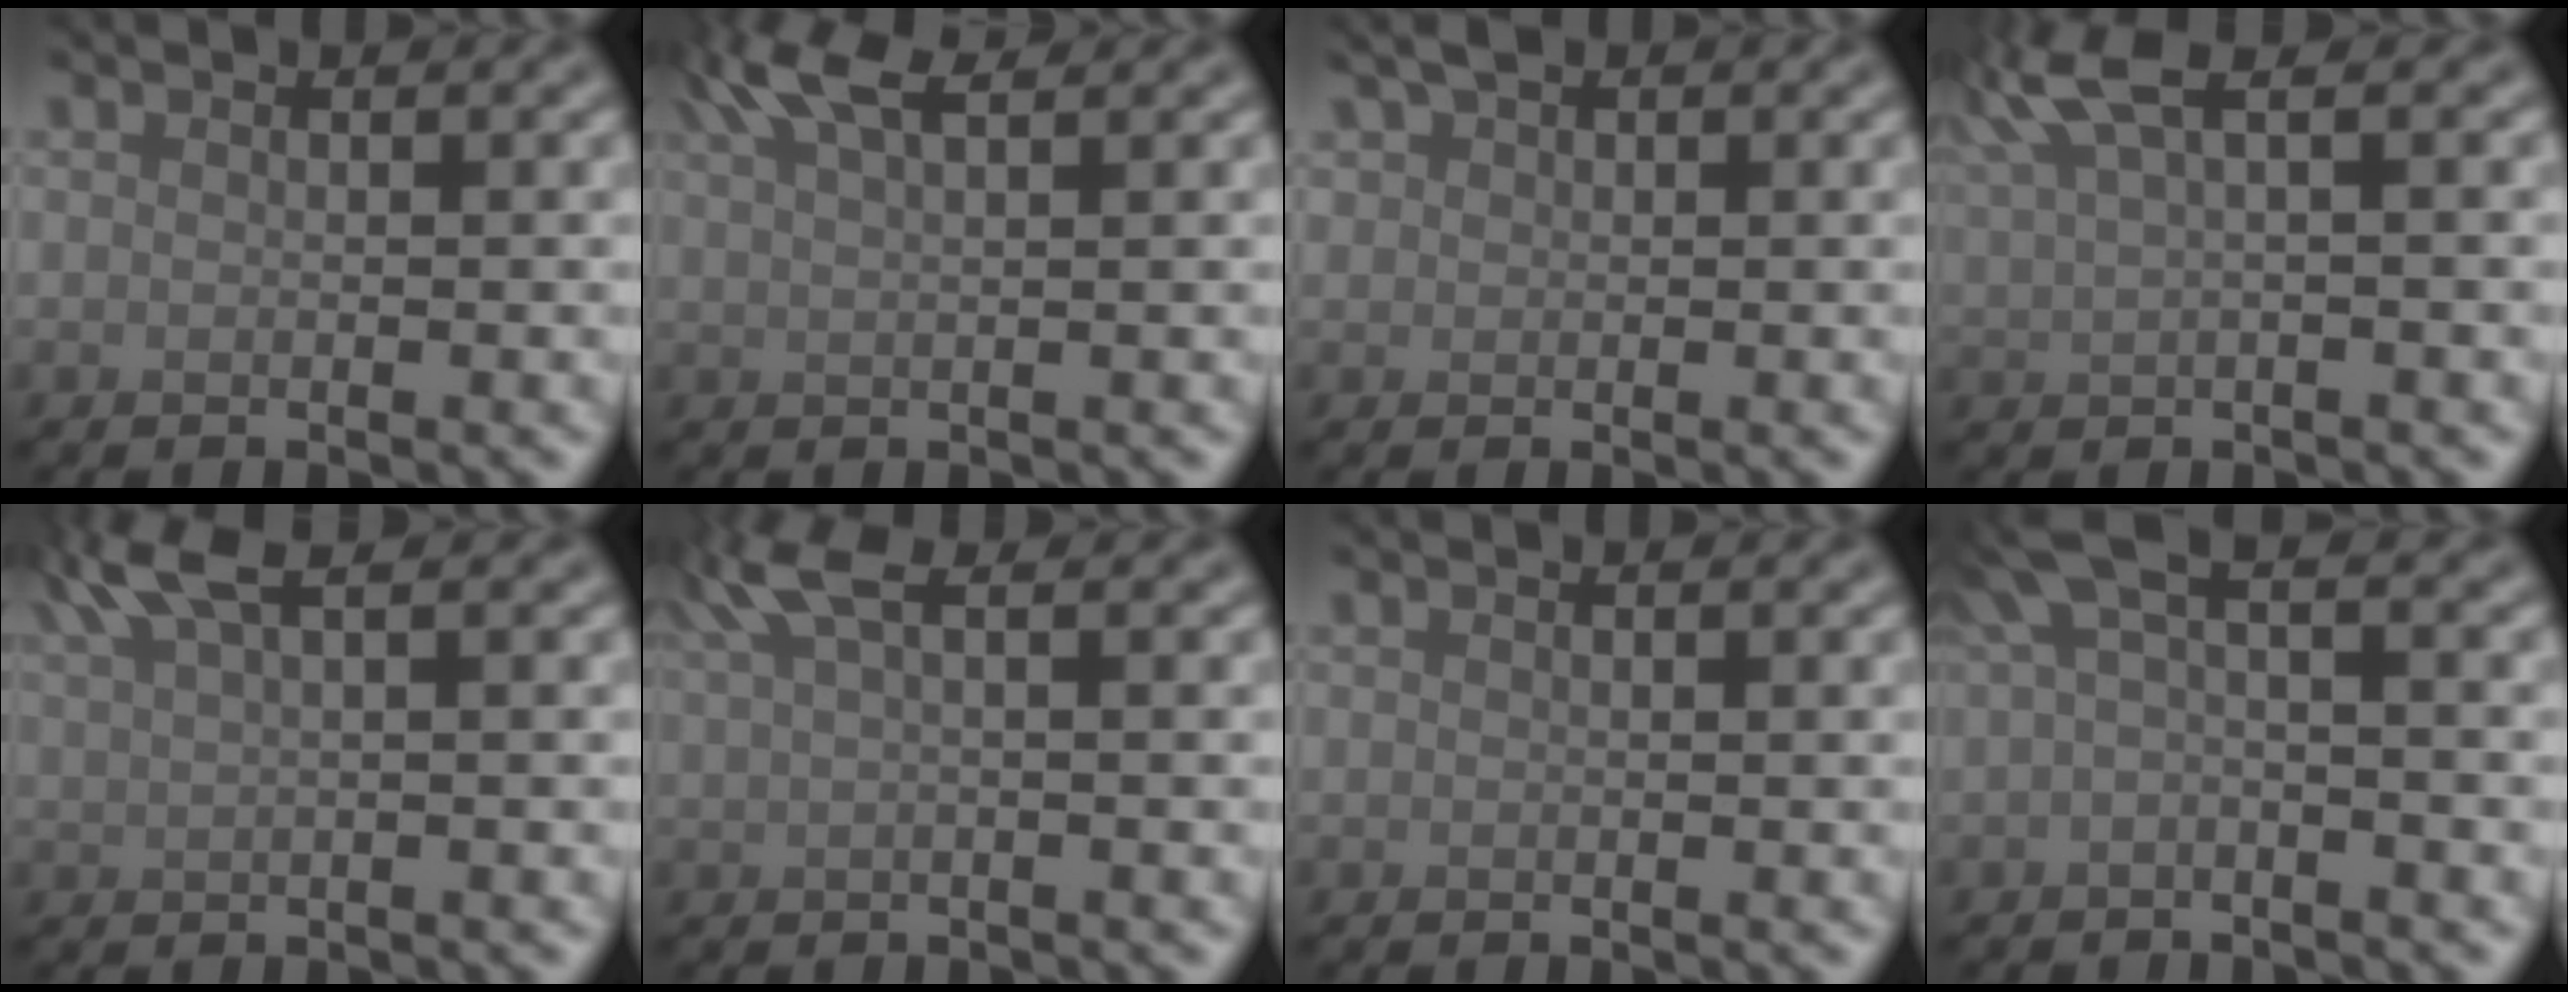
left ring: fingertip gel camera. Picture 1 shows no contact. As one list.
[{"total": 4.8, "force": [3.3, 1.4, 3.2], "torque": [-0.048, 0.021, 0.049]}, {"total": 1.8, "force": [0.9, 1.3, 0.8], "torque": [-0.014, 0.004, 0.014]}, {"total": 4.7, "force": [2.7, 1.2, 3.6], "torque": [-0.076, 0.021, 0.052]}, {"total": 4.1, "force": [2.7, 1.0, 2.9], "torque": [-0.056, 0.019, 0.051]}, {"total": 3.5, "force": [1.9, 0.8, 2.8], "torque": [-0.055, 0.014, 0.035]}, {"total": 0.0}, {"total": 3.1, "force": [0.4, 0.8, 3.0], "torque": [-0.056, 0.004, 0.000]}]